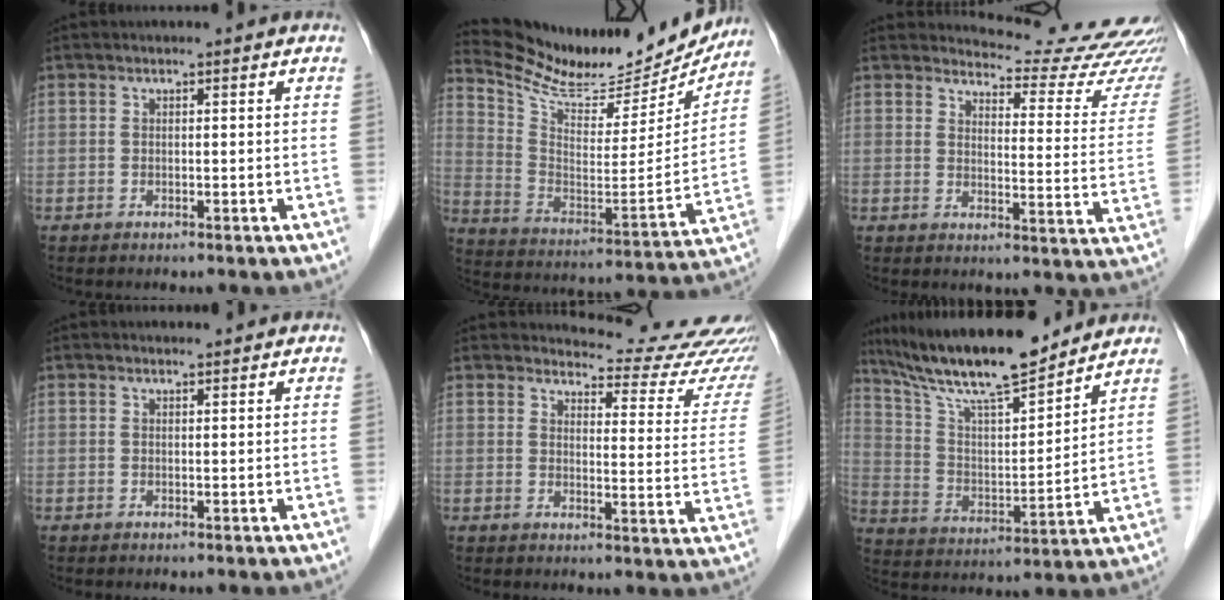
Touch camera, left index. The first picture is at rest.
{"total": 21.4, "force": [20.0, 4.8, 6.1], "torque": [-0.114, -0.043, 0.302]}
{"total": 19.1, "force": [18.8, 2.3, 2.4], "torque": [-0.010, -0.119, 0.187]}
{"total": 0.6, "force": [0.6, 0.0, 0.0], "torque": [-0.010, 0.000, 0.009]}
{"total": 16.4, "force": [16.2, 2.7, 1.2], "torque": [0.019, -0.097, 0.151]}
{"total": 17.5, "force": [14.9, 2.1, 8.9], "torque": [-0.160, 0.009, 0.264]}